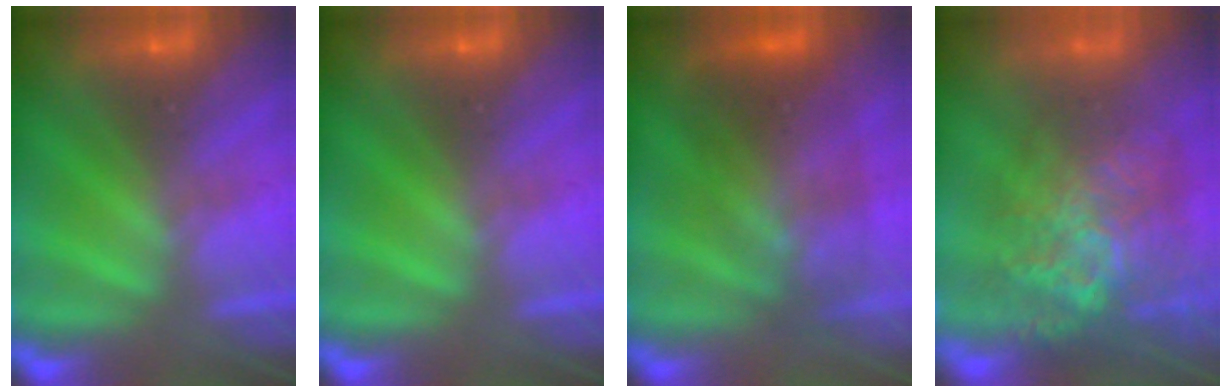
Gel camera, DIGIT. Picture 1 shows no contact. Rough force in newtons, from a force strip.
{"total": 0.0}
{"total": 3.0}
{"total": 11.7}